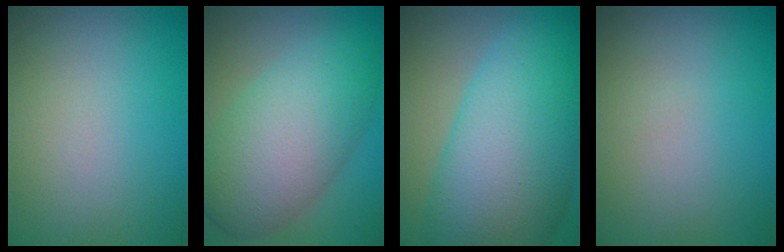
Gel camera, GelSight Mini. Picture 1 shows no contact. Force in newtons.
{"total": 8.6, "press": 8.6, "slide": 0.1}
{"total": 13.2, "press": 13.2, "slide": 0.4}
{"total": 0.0}